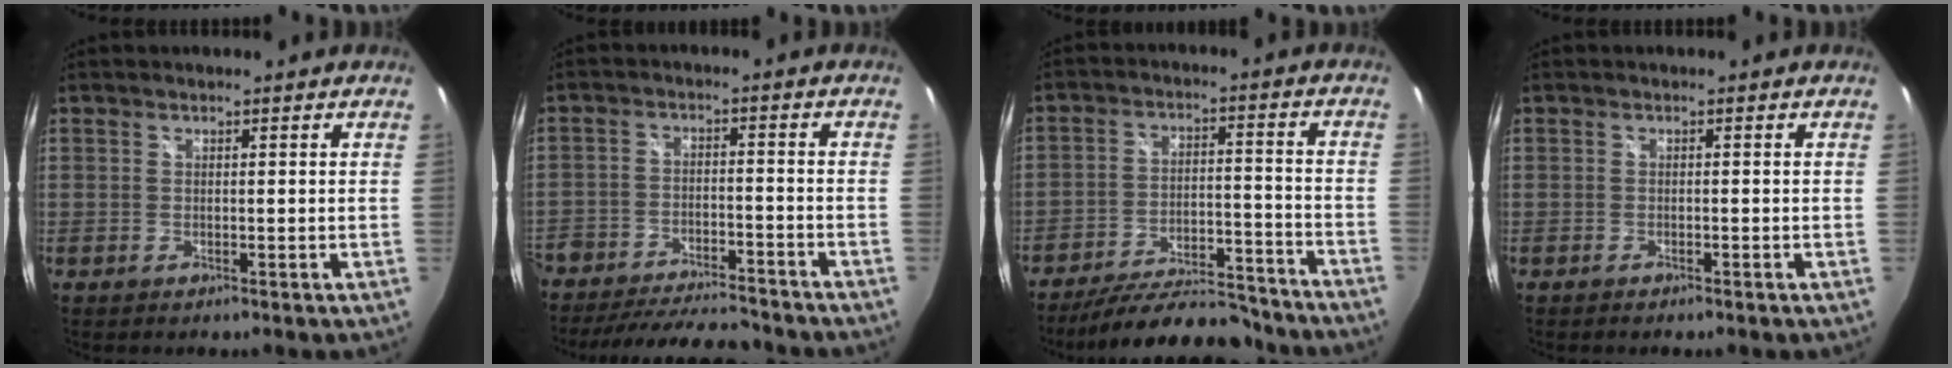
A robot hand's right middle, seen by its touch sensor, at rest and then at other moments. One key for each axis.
{"total": 19.3, "fx": -16.2, "fy": 6.3, "fz": 8.4, "tx": -0.191, "ty": -0.014, "tz": -0.240}
{"total": 18.3, "fx": -16.4, "fy": 4.4, "fz": 6.8, "tx": -0.123, "ty": 0.007, "tz": -0.224}
{"total": 1.5, "fx": -1.2, "fy": 0.4, "fz": 0.7, "tx": -0.014, "ty": -0.006, "tz": -0.021}